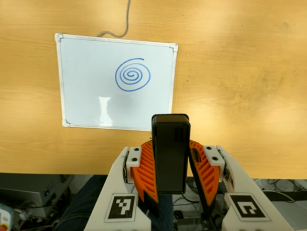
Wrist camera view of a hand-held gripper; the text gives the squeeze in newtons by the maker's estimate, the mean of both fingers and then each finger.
{"total": 6.9, "left": 6.0, "right": 7.7}